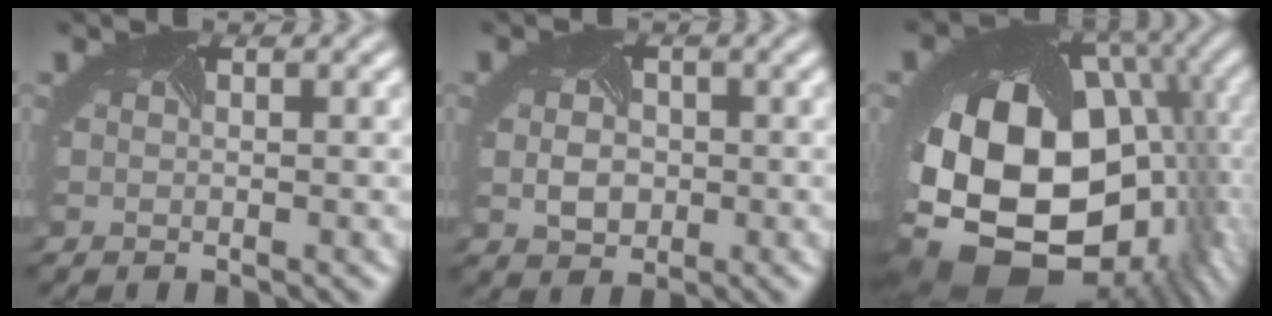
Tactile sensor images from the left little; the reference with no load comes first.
{"total": 3.3, "force": [-0.2, 2.6, 1.9], "torque": [-0.034, 0.003, -0.003]}
{"total": 19.6, "force": [-4.2, 13.4, 13.6], "torque": [-0.251, -0.050, -0.047]}